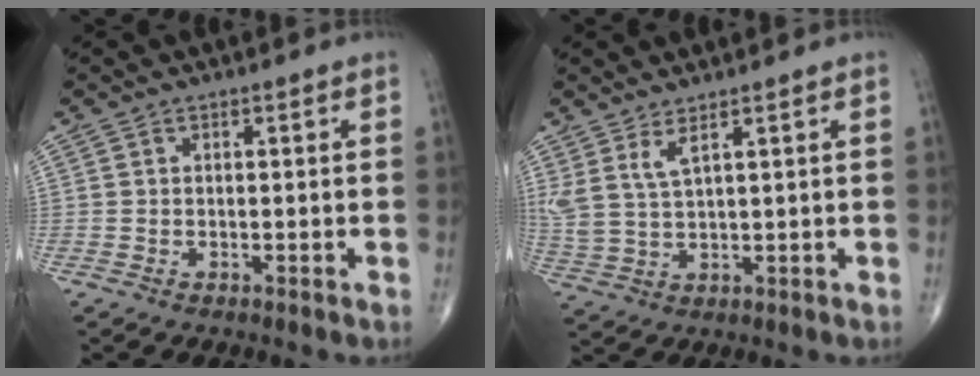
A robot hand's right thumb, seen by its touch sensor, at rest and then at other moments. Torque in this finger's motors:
{"motor_torque": [-0.26, -0.15, 0.26, 0.55, 0.07]}